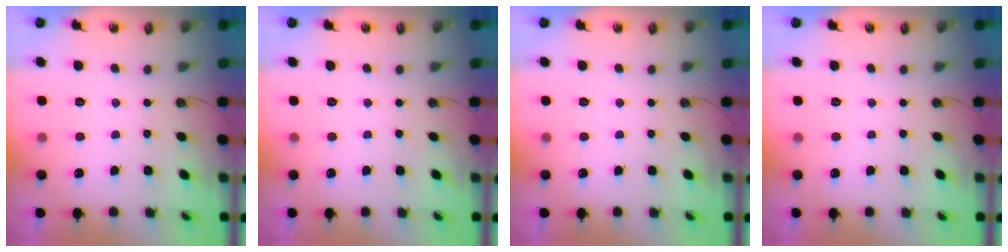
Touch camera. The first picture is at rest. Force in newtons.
{"total": 0.0}
{"total": 0.0}
{"total": 0.0}